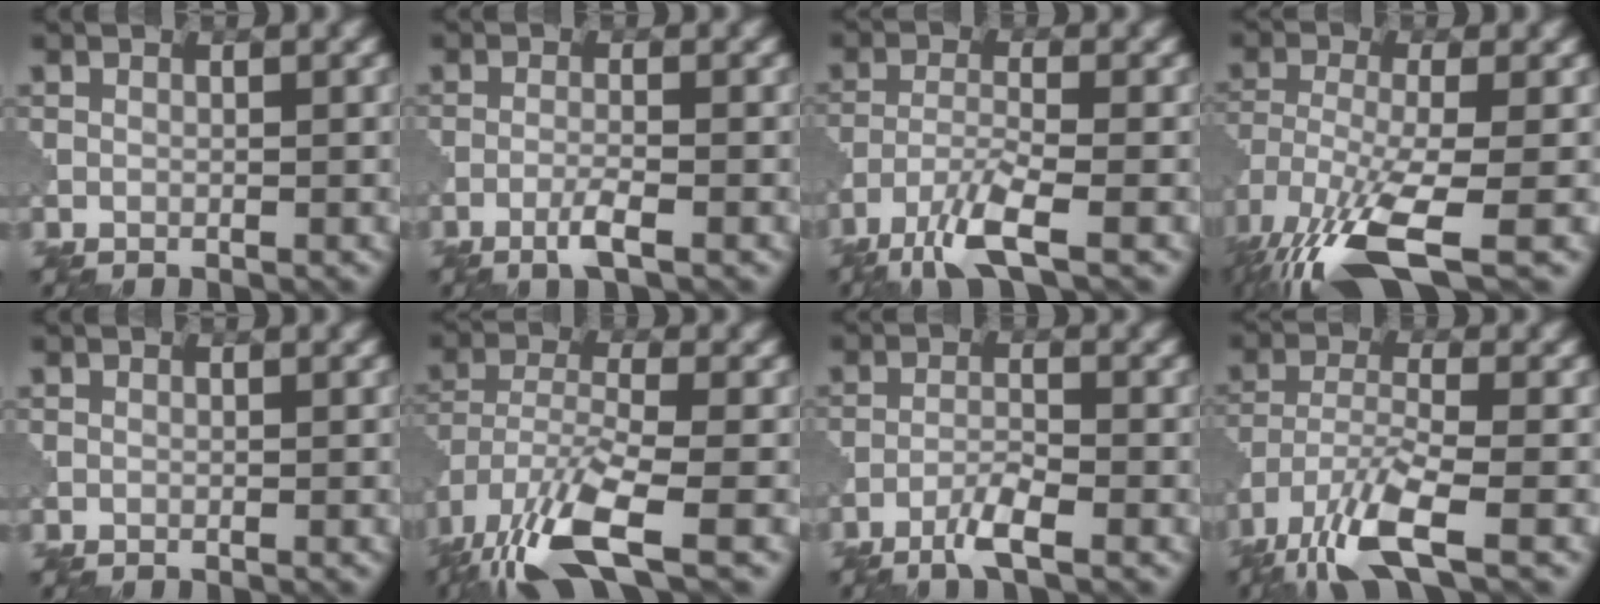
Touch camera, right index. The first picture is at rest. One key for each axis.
{"total": 2.1, "fx": -1.2, "fy": 0.2, "fz": 1.7, "tx": -0.031, "ty": 0.005, "tz": -0.030}
{"total": 5.2, "fx": -3.6, "fy": 0.8, "fz": 3.6, "tx": -0.074, "ty": -0.007, "tz": -0.081}
{"total": 11.1, "fx": -6.6, "fy": 3.1, "fz": 8.3, "tx": -0.182, "ty": -0.018, "tz": -0.124}
{"total": 0.0}
{"total": 9.9, "fx": -6.2, "fy": 3.2, "fz": 7.1, "tx": -0.147, "ty": -0.015, "tz": -0.126}
{"total": 2.8, "fx": -2.0, "fy": 0.2, "fz": 1.9, "tx": -0.040, "ty": 0.003, "tz": -0.046}
{"total": 7.7, "fx": -5.3, "fy": 1.9, "fz": 5.4, "tx": -0.109, "ty": -0.008, "tz": -0.111}